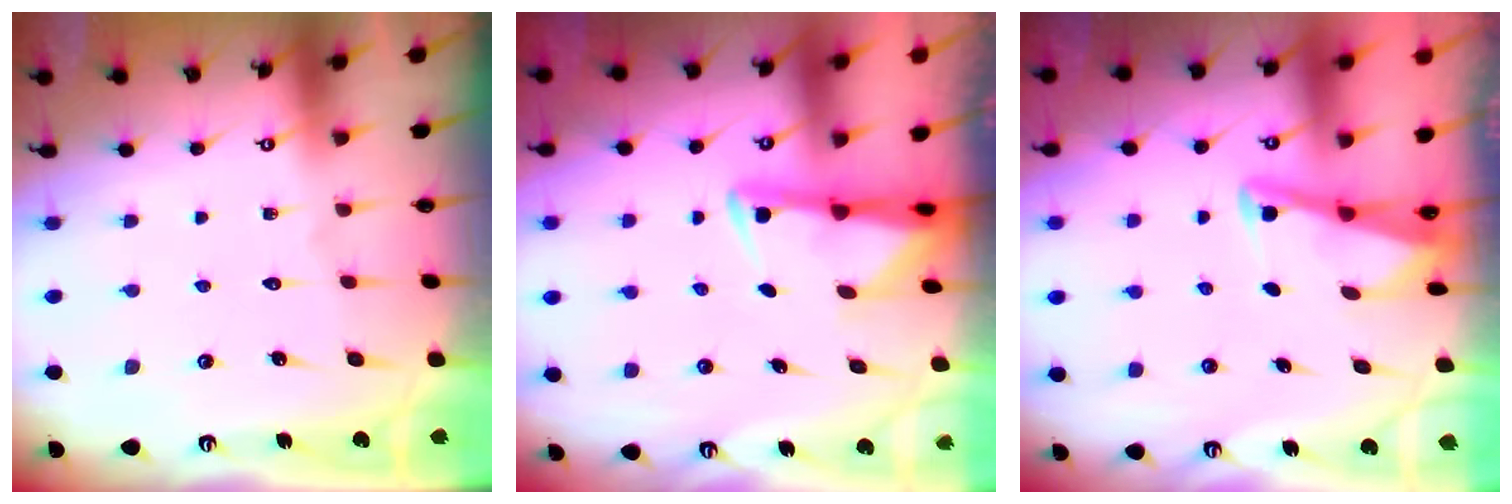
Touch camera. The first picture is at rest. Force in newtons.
{"total": 2.8, "press": 2.8, "slide": 0.6}
{"total": 2.8, "press": 2.8, "slide": 0.4}